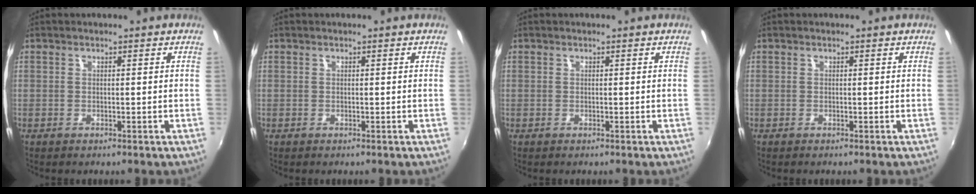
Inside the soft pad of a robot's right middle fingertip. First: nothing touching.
{"total": 0.0}
{"total": 0.0}
{"total": 0.0}